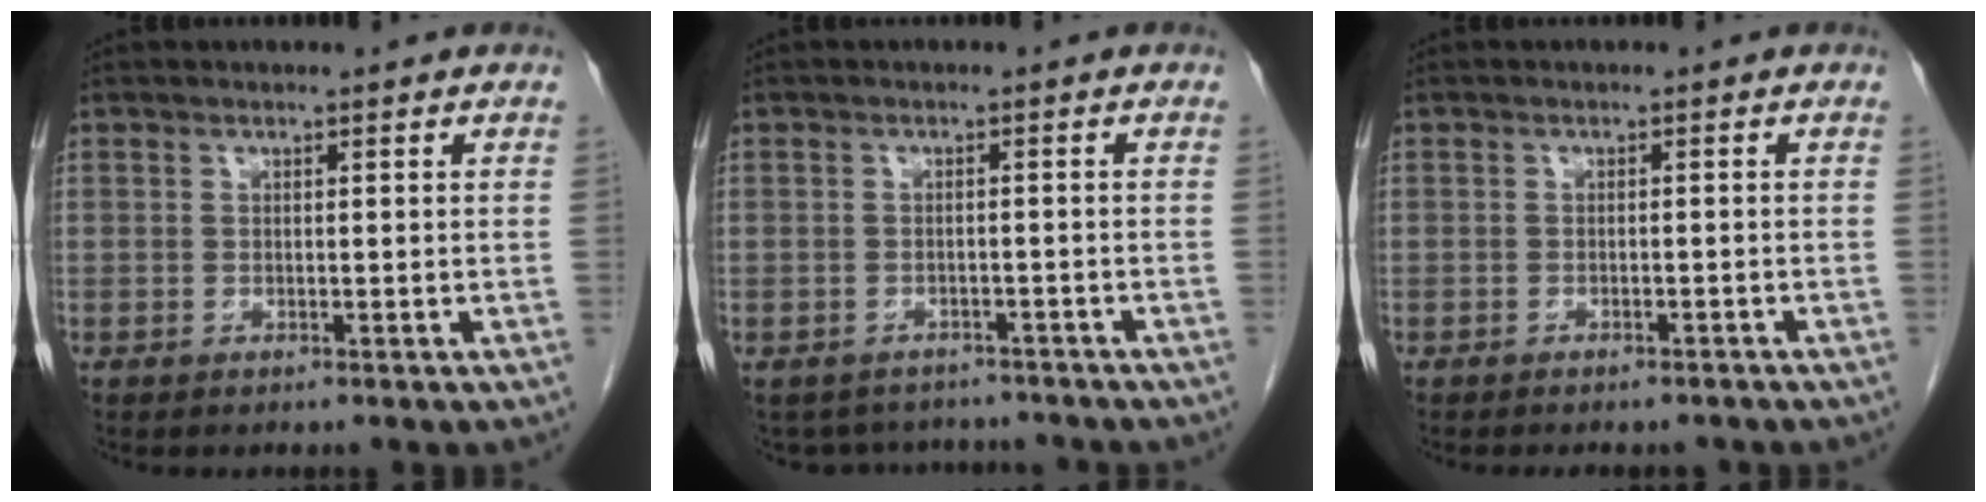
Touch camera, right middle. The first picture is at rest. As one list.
[{"total": 8.5, "force": [-7.7, 3.3, 1.3], "torque": [-0.019, 0.013, -0.092]}, {"total": 5.0, "force": [-4.5, 1.7, 1.3], "torque": [-0.015, 0.000, -0.049]}]